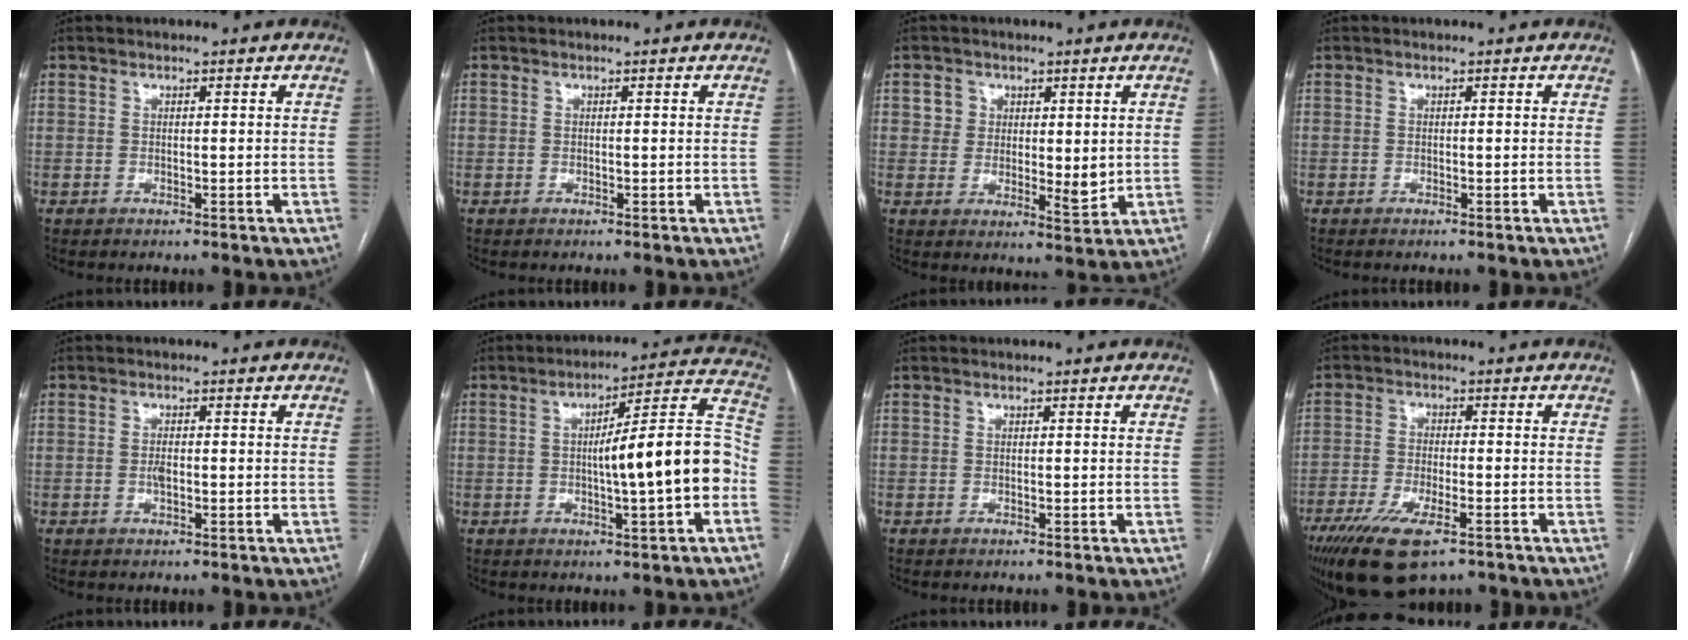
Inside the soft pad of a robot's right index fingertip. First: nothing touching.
{"total": 0.0}
{"total": 5.4, "force": [1.4, 4.0, 3.3], "torque": [-0.040, -0.013, 0.026]}
{"total": 0.0}
{"total": 1.6, "force": [-0.3, 0.6, 1.4], "torque": [-0.028, 0.001, -0.005]}
{"total": 14.7, "force": [-2.2, 1.0, 14.4], "torque": [-0.206, 0.029, -0.033]}
{"total": 0.0}
{"total": 12.0, "force": [-7.6, 3.7, 8.6], "torque": [-0.155, -0.023, -0.124]}